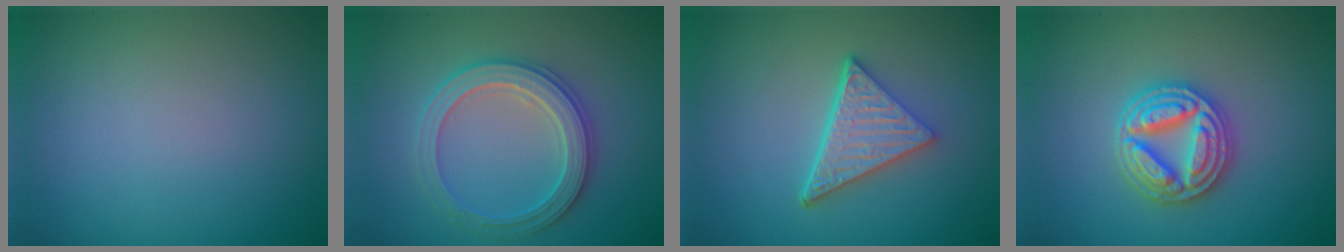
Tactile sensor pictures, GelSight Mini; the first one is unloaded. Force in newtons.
{"total": 4.8, "press": 4.8, "slide": 0.7}
{"total": 5.3, "press": 3.7, "slide": 3.8}
{"total": 5.0, "press": 5.0, "slide": 0.8}